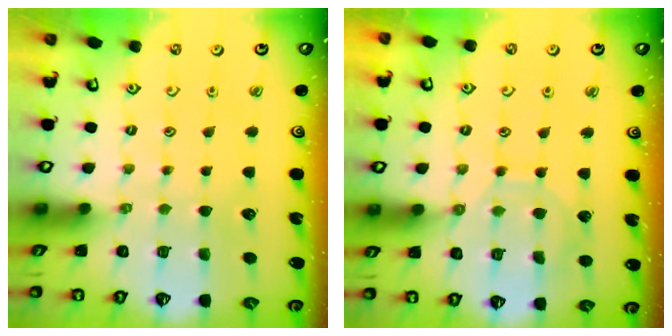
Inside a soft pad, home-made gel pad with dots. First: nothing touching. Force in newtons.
{"total": 7.7, "press": 7.6, "slide": 0.7}